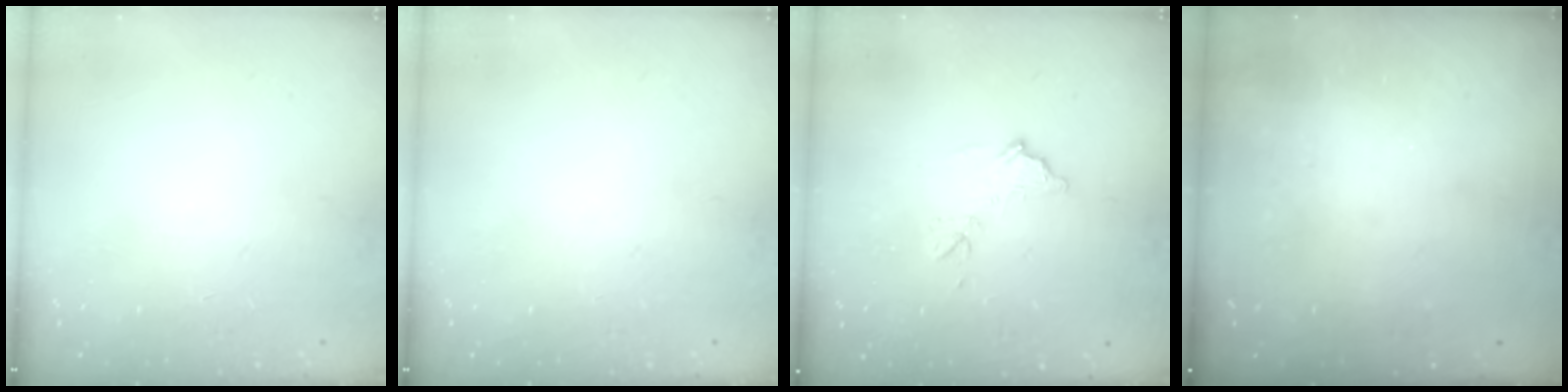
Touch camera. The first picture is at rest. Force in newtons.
{"total": 0.0}
{"total": 8.8, "press": 8.7, "slide": 0.4}
{"total": 3.2, "press": 3.0, "slide": 1.1}